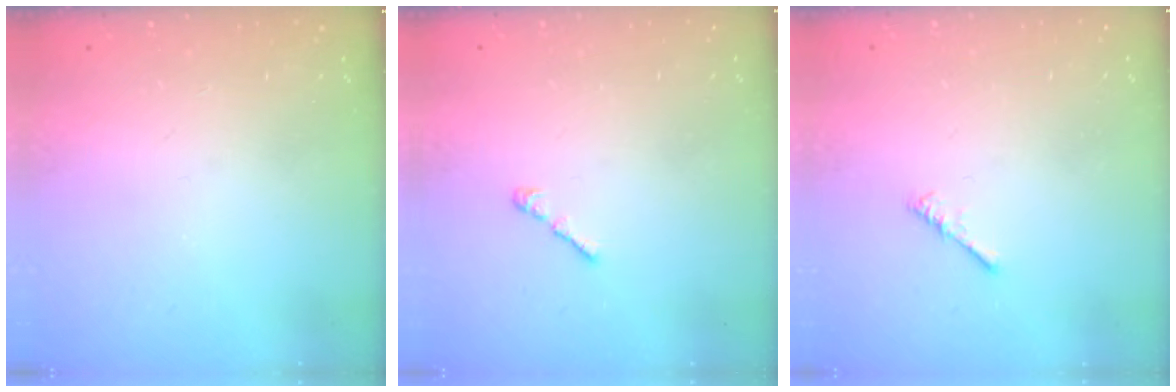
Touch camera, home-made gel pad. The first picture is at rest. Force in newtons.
{"total": 2.2, "press": 2.1, "slide": 0.6}
{"total": 0.0}